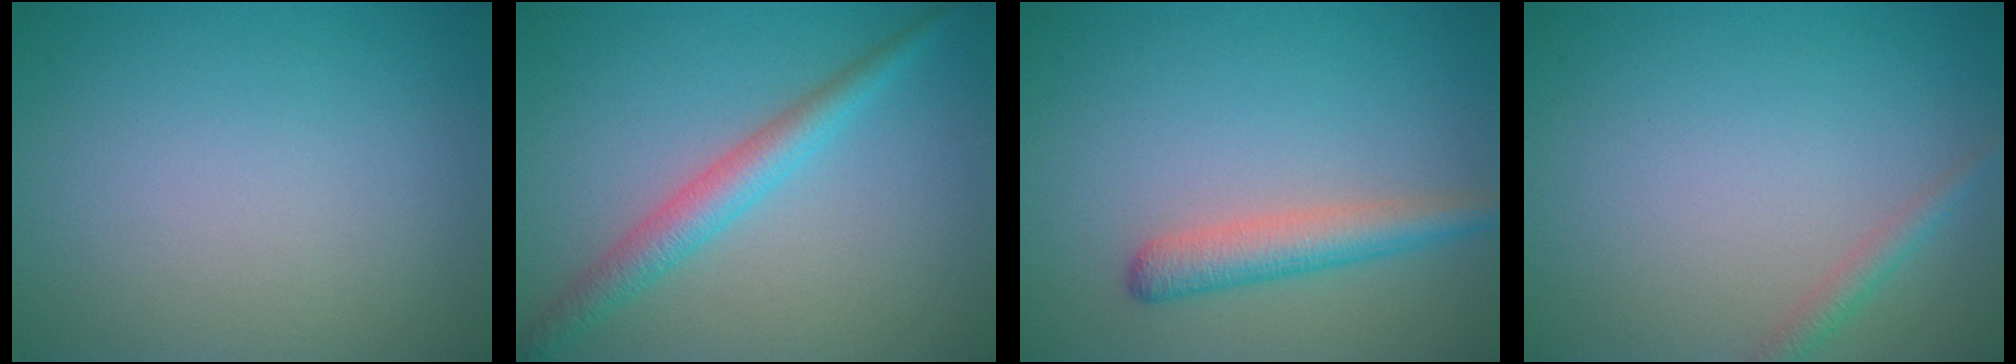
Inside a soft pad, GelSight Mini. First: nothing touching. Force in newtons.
{"total": 3.3, "press": 3.3, "slide": 0.0}
{"total": 3.3, "press": 3.3, "slide": 0.1}
{"total": 1.4, "press": 1.4, "slide": 0.1}